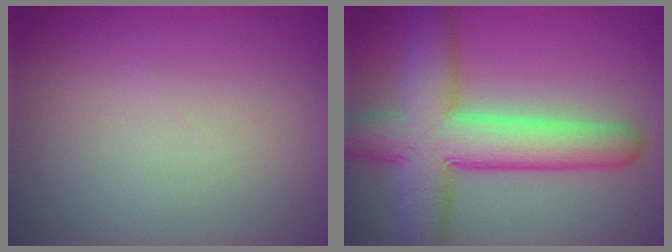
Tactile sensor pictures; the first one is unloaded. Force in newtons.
{"total": 8.6, "press": 8.6, "slide": 0.3}